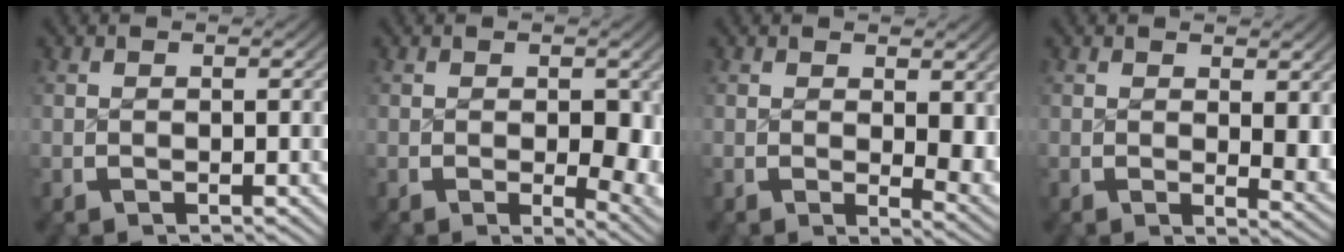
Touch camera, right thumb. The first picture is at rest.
{"total": 4.8, "force": [-0.5, 2.5, 4.1], "torque": [-0.055, -0.025, 0.002]}
{"total": 3.8, "force": [0.5, 1.9, 3.2], "torque": [-0.030, -0.015, 0.012]}
{"total": 2.9, "force": [0.8, 1.2, 2.5], "torque": [-0.020, -0.008, 0.011]}